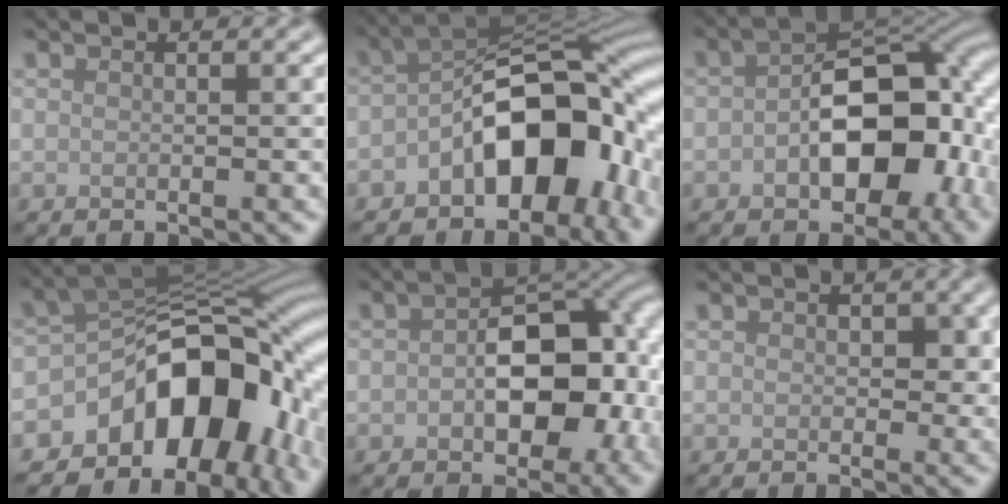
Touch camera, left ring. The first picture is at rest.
{"total": 12.7, "force": [-4.2, 7.4, 9.4], "torque": [-0.115, 0.007, -0.078]}
{"total": 11.1, "force": [-2.1, 6.6, 8.7], "torque": [-0.114, 0.004, -0.034]}
{"total": 14.2, "force": [-5.3, 8.8, 9.8], "torque": [-0.126, -0.001, -0.098]}
{"total": 9.5, "force": [-0.8, 5.8, 7.4], "torque": [-0.100, 0.006, -0.014]}
{"total": 2.3, "force": [0.3, 1.6, 1.6], "torque": [-0.017, -0.005, 0.002]}